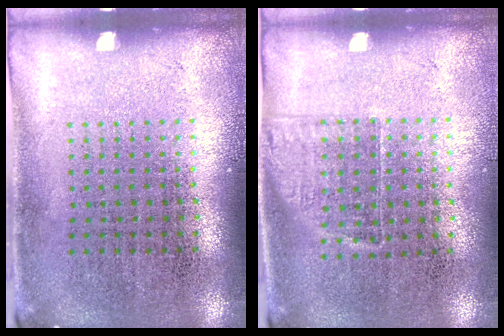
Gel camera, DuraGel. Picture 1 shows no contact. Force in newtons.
{"total": 1.2, "press": 0.9, "slide": 0.7}